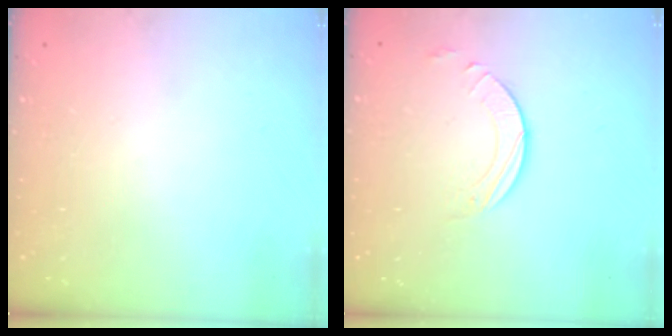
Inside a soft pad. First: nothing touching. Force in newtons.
{"total": 2.7, "press": 2.7, "slide": 0.2}